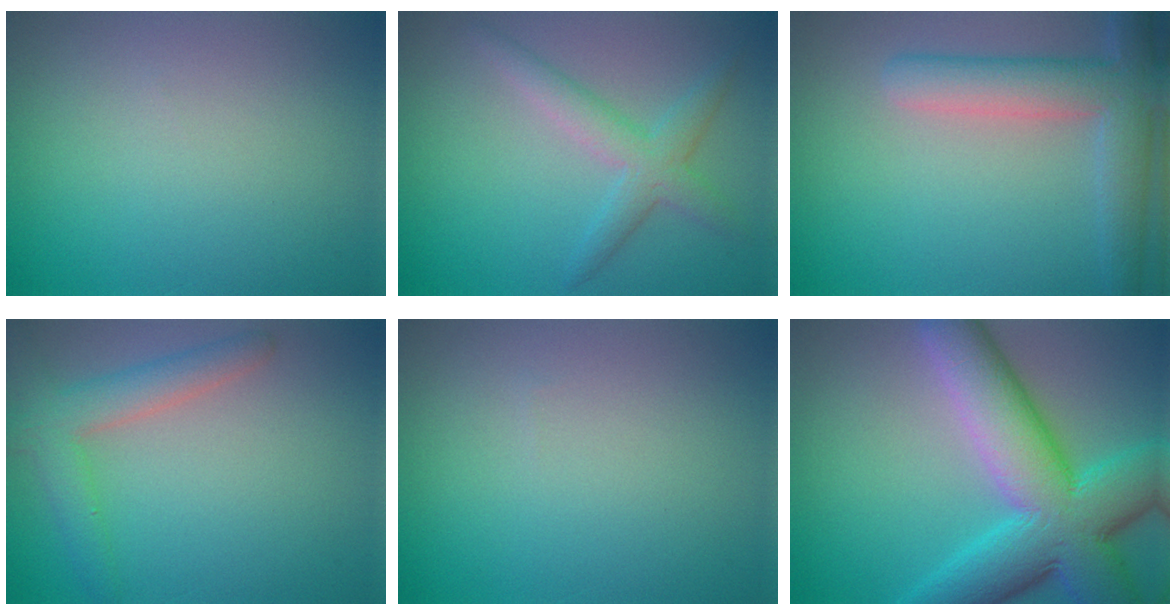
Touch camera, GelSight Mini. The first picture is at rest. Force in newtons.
{"total": 3.0, "press": 3.0, "slide": 0.1}
{"total": 5.3, "press": 5.3, "slide": 0.4}
{"total": 3.6, "press": 3.6, "slide": 0.2}
{"total": 0.0}
{"total": 11.6, "press": 11.6, "slide": 0.1}